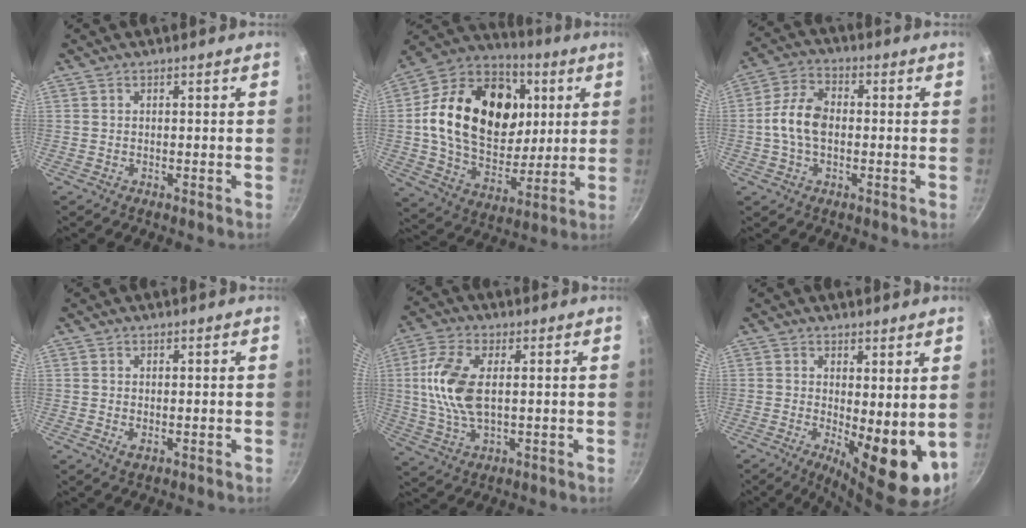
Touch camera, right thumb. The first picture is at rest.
{"total": 27.1, "force": [5.4, 19.1, 18.5], "torque": [-0.295, 0.000, 0.090]}
{"total": 8.8, "force": [-0.5, 5.8, 6.7], "torque": [-0.122, 0.027, -0.019]}
{"total": 1.2, "force": [0.1, 0.7, 0.9], "torque": [-0.015, -0.005, 0.001]}
{"total": 11.3, "force": [1.5, 5.6, 9.7], "torque": [-0.200, 0.004, 0.026]}
{"total": 11.3, "force": [0.2, 4.3, 10.5], "torque": [-0.122, -0.020, 0.014]}